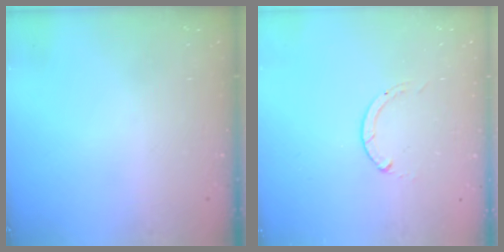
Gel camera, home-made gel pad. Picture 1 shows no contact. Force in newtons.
{"total": 0.0}